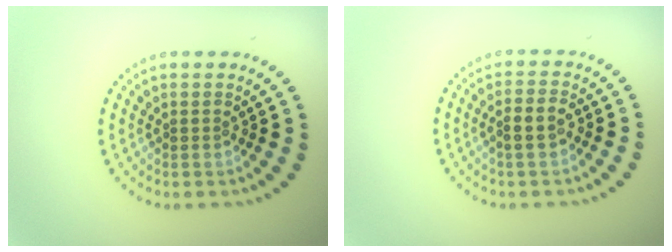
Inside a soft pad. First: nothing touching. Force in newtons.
{"total": 2.0, "press": 2.0, "slide": 0.6}